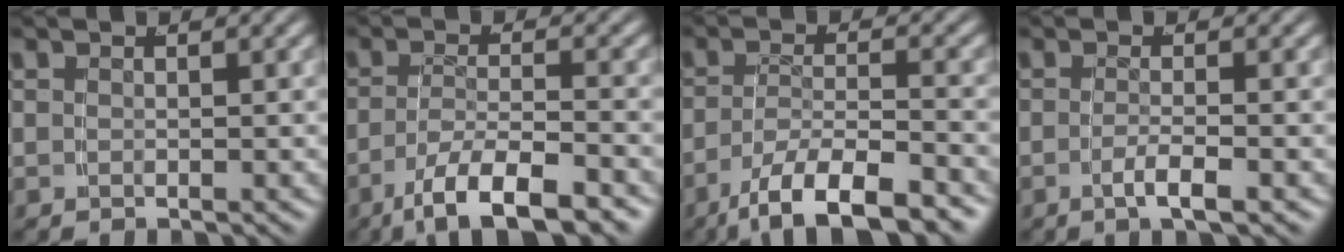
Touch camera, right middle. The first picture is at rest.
{"total": 7.0, "force": [-4.7, 1.5, 4.9], "torque": [-0.077, -0.022, -0.058]}
{"total": 7.6, "force": [-5.2, 2.0, 5.2], "torque": [-0.082, -0.022, -0.067]}
{"total": 2.2, "force": [-1.4, -0.6, 1.6], "torque": [-0.035, -0.009, -0.019]}